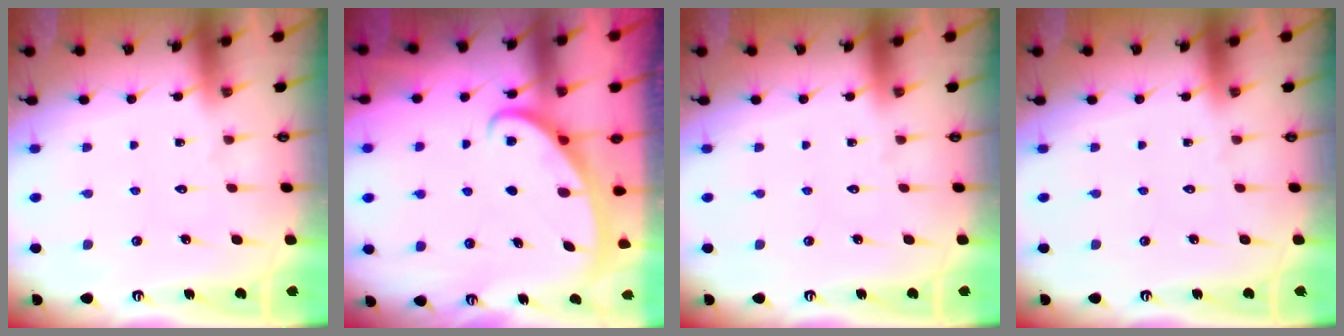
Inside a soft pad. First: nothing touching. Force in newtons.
{"total": 2.5, "press": 2.5, "slide": 0.3}
{"total": 0.0}
{"total": 0.0}